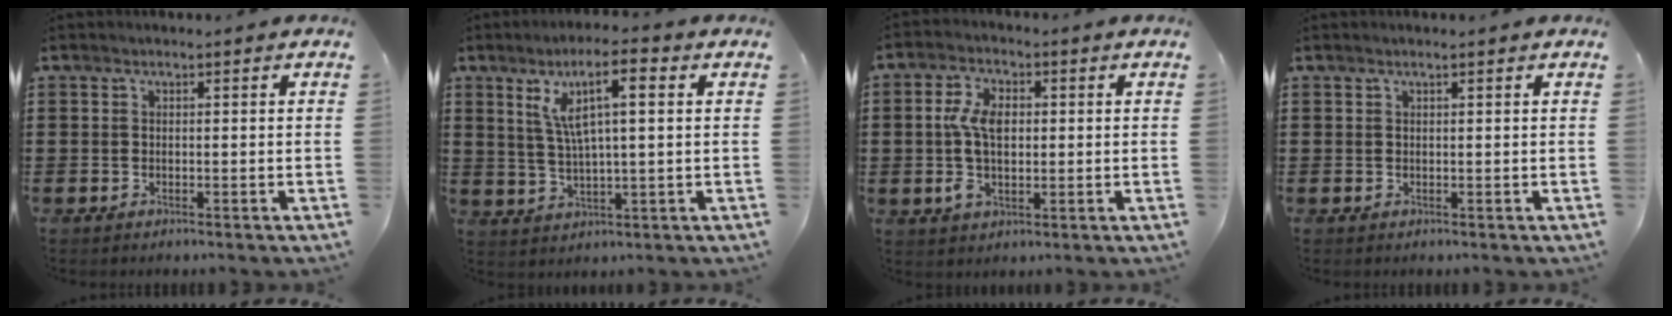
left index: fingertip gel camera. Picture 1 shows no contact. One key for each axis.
{"total": 8.4, "fx": 3.2, "fy": 1.9, "fz": 7.5, "tx": -0.152, "ty": 0.007, "tz": 0.052}
{"total": 7.0, "fx": 0.3, "fy": 4.0, "fz": 5.7, "tx": -0.133, "ty": 0.008, "tz": -0.001}
{"total": 0.6, "fx": 0.4, "fy": -0.1, "fz": 0.4, "tx": -0.007, "ty": -0.002, "tz": 0.009}